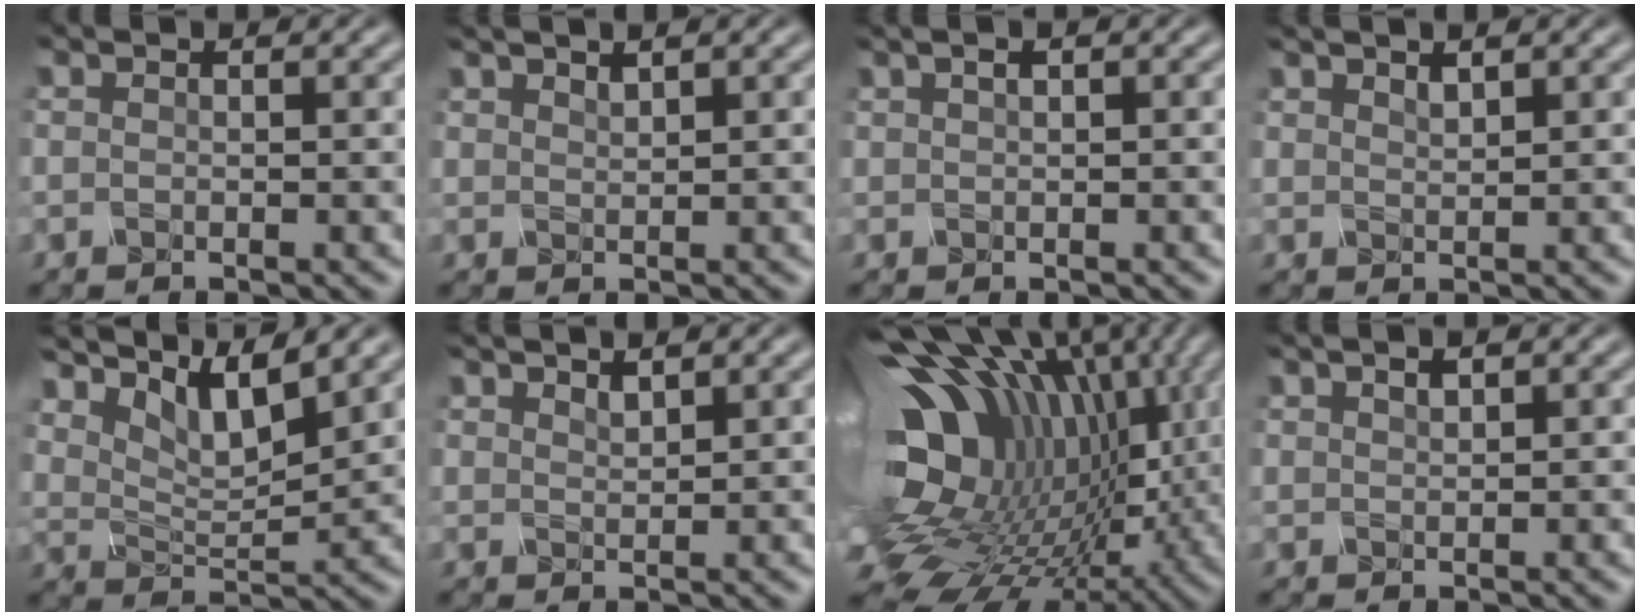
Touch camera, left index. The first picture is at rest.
{"total": 1.2, "force": [1.0, 0.2, 0.6], "torque": [-0.008, 0.005, 0.023]}
{"total": 1.2, "force": [0.4, 0.5, 1.0], "torque": [-0.018, 0.004, 0.012]}
{"total": 1.2, "force": [0.9, 0.3, 0.7], "torque": [-0.013, 0.003, 0.021]}
{"total": 6.8, "force": [4.4, 2.6, 4.5], "torque": [-0.091, 0.001, 0.079]}
{"total": 1.4, "force": [1.1, 0.4, 0.7], "torque": [-0.013, 0.003, 0.025]}
{"total": 18.5, "force": [0.2, 12.1, 14.0], "torque": [-0.261, -0.041, 0.039]}
{"total": 1.5, "force": [0.8, 0.6, 1.1], "torque": [-0.017, 0.005, 0.021]}